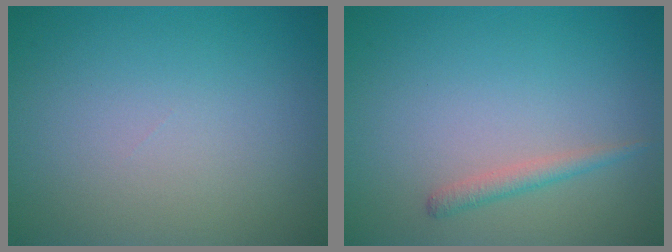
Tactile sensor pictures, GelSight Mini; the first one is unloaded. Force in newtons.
{"total": 1.4, "press": 1.3, "slide": 0.1}